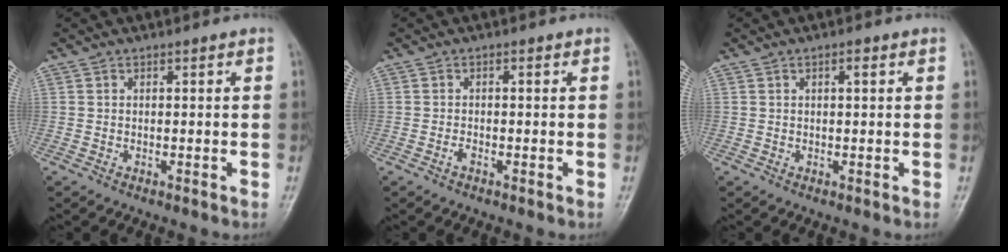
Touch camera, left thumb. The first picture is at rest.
{"total": 1.0, "force": [-0.6, 0.4, 0.7], "torque": [-0.012, 0.002, -0.012]}
{"total": 1.4, "force": [0.6, 0.4, 1.2], "torque": [-0.017, 0.002, 0.006]}